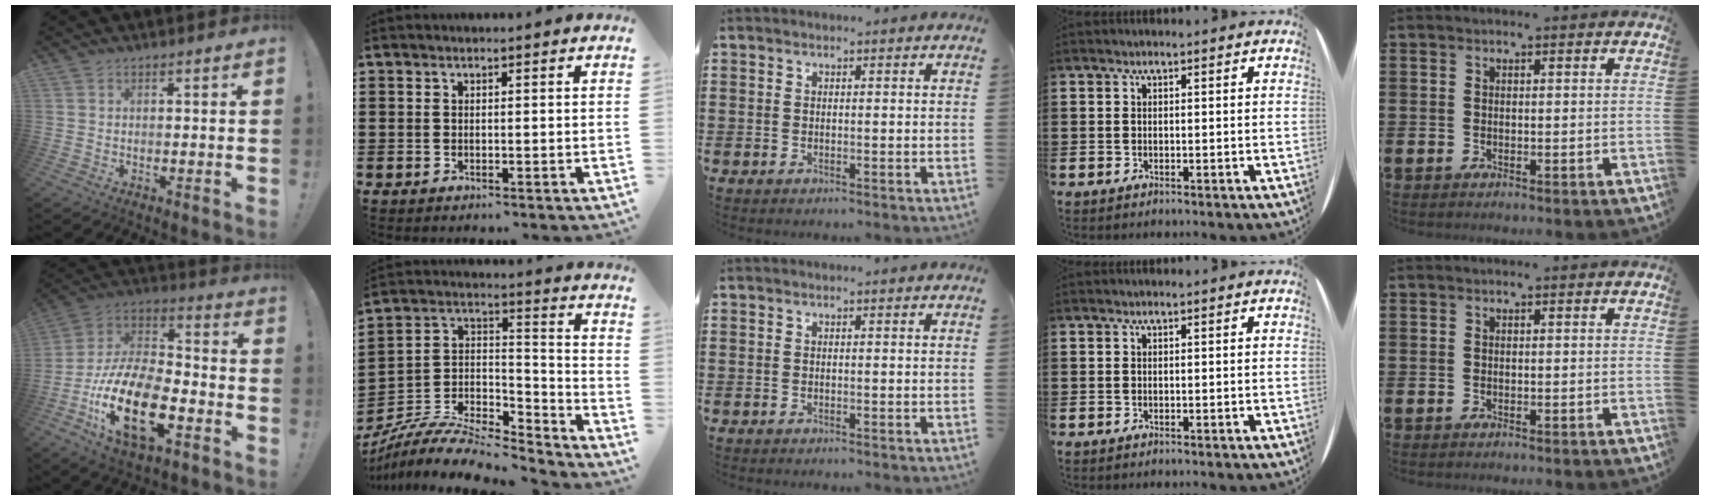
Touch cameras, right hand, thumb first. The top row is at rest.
{"thumb": {"total": 22.1, "force": [-9.4, 10.2, 17.2], "torque": [-0.349, 0.040, -0.161]}, "index": {"total": 8.4, "force": [-6.9, 3.1, 3.6], "torque": [-0.076, 0.006, -0.136]}}